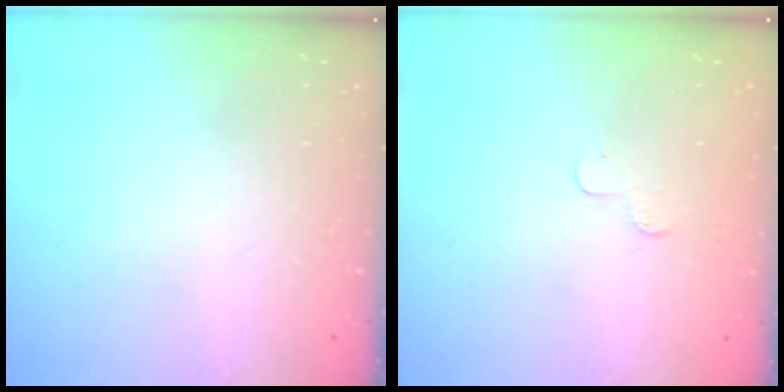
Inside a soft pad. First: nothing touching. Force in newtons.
{"total": 3.6, "press": 3.6, "slide": 0.4}